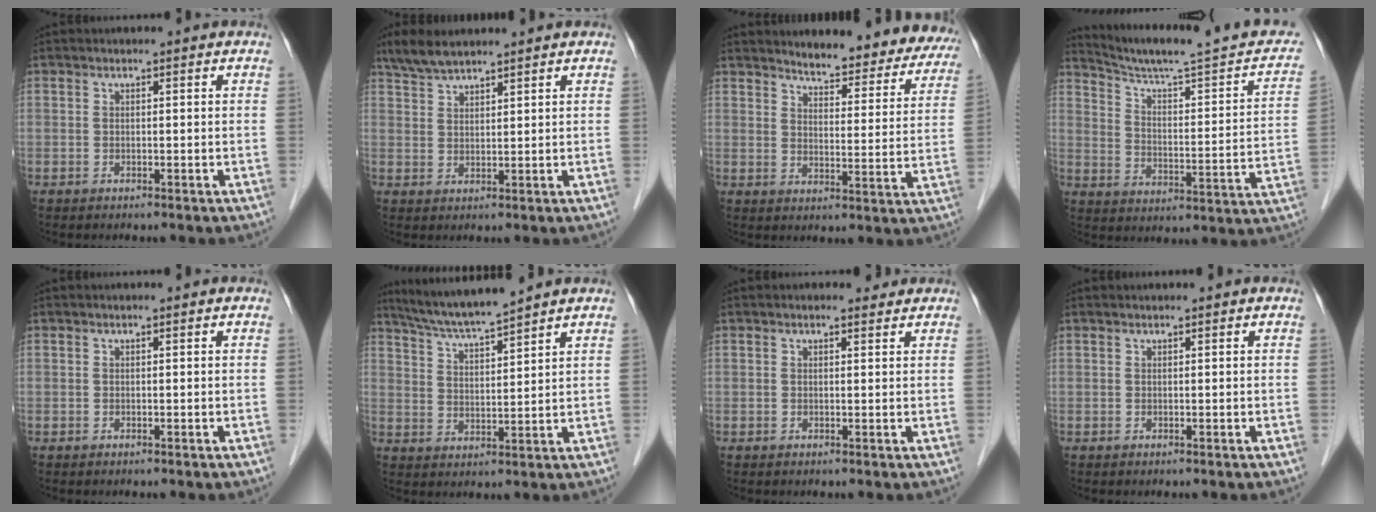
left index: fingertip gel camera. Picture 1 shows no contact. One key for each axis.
{"total": 4.8, "fx": 4.3, "fy": 0.8, "fz": 2.1, "tx": -0.051, "ty": 0.016, "tz": 0.089}
{"total": 17.1, "fx": 15.8, "fy": 4.1, "fz": 5.1, "tx": -0.030, "ty": -0.037, "tz": 0.175}
{"total": 20.2, "fx": 17.7, "fy": 1.9, "fz": 9.5, "tx": -0.132, "ty": -0.016, "tz": 0.242}
{"total": 0.0}
{"total": 8.4, "fx": 7.7, "fy": -1.0, "fz": 3.4, "tx": -0.064, "ty": 0.007, "tz": 0.145}
{"total": 1.6, "fx": 1.4, "fy": 0.6, "fz": 0.5, "tx": -0.013, "ty": 0.005, "tz": 0.018}
{"total": 0.0}